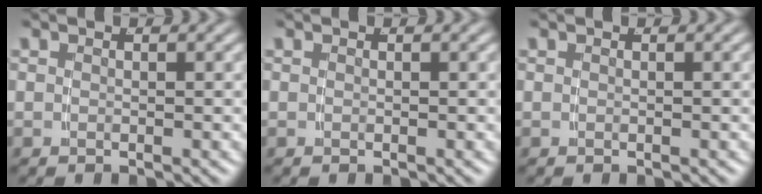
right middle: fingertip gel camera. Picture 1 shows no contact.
{"total": 0.0}
{"total": 0.0}